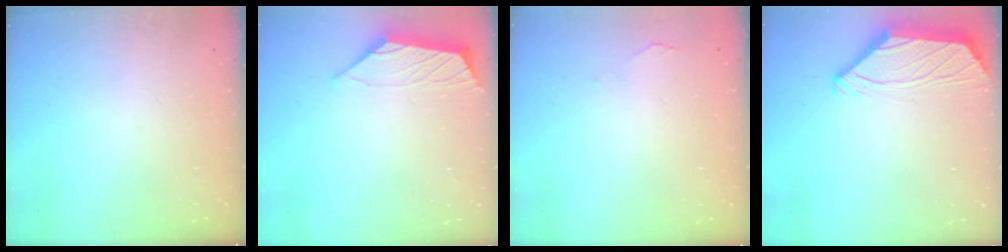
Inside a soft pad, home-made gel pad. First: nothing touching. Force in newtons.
{"total": 1.4, "press": 1.4, "slide": 0.2}
{"total": 1.8, "press": 1.8, "slide": 0.4}
{"total": 2.2, "press": 2.1, "slide": 0.7}